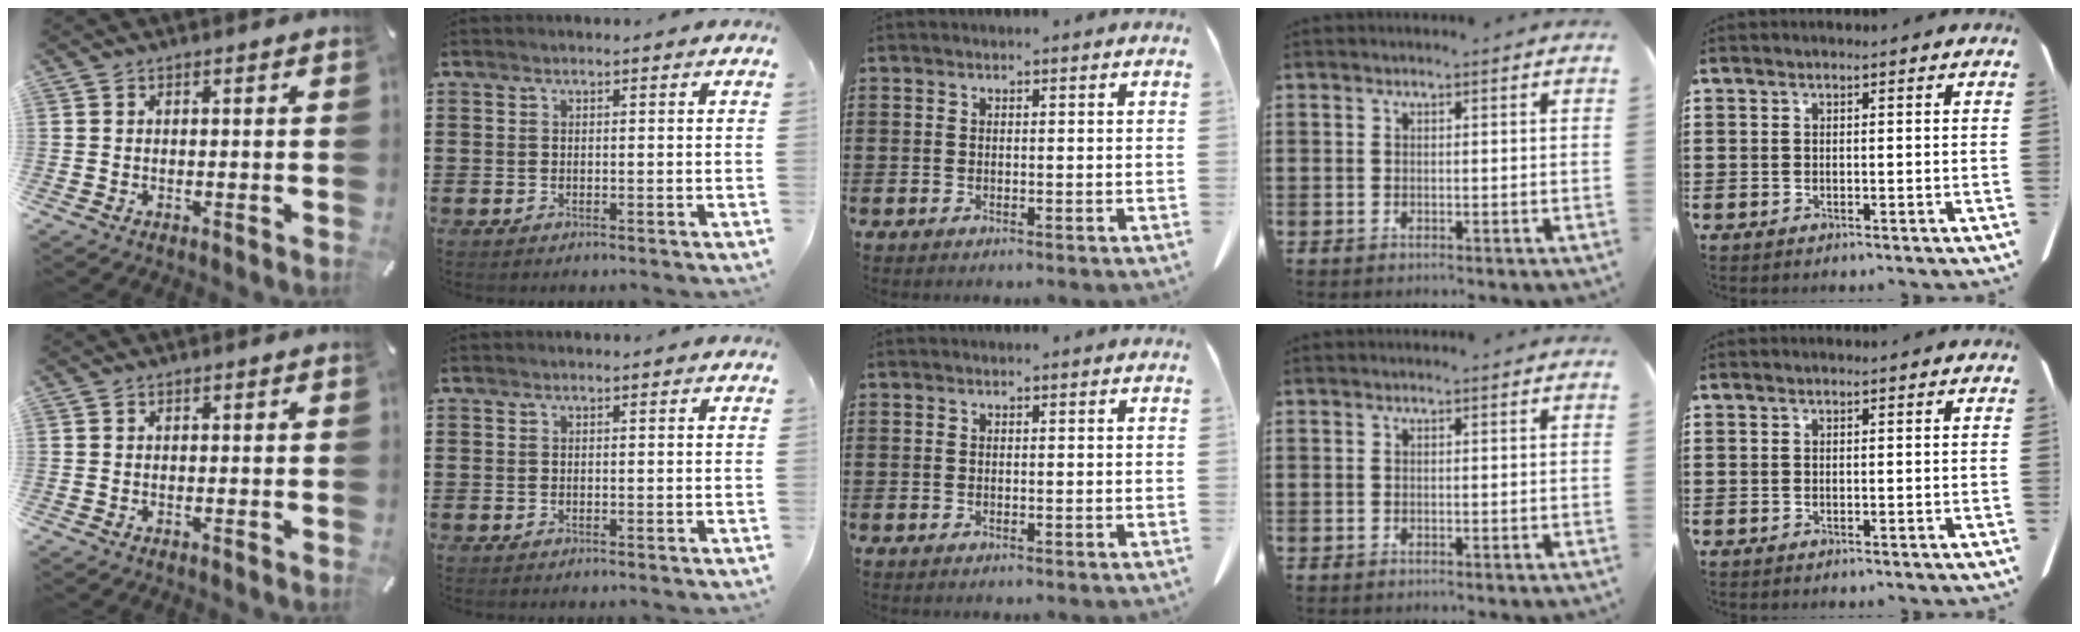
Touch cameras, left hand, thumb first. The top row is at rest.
{}